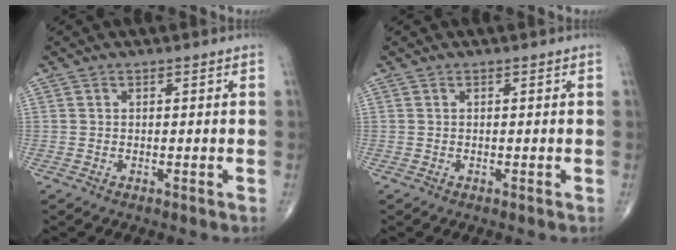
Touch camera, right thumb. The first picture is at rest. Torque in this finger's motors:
{"motor_torque": [0.00, 0.00, -0.01, 0.01, 0.00]}